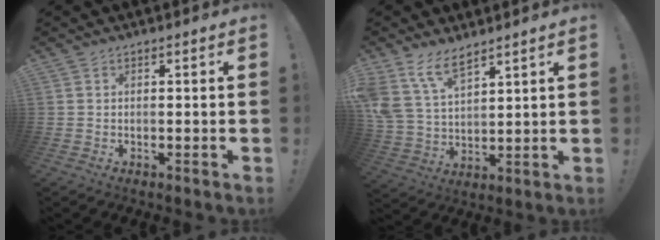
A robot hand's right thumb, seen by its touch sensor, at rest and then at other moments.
{"total": 11.5, "force": [8.3, 5.4, 5.8], "torque": [-0.127, -0.046, 0.161]}